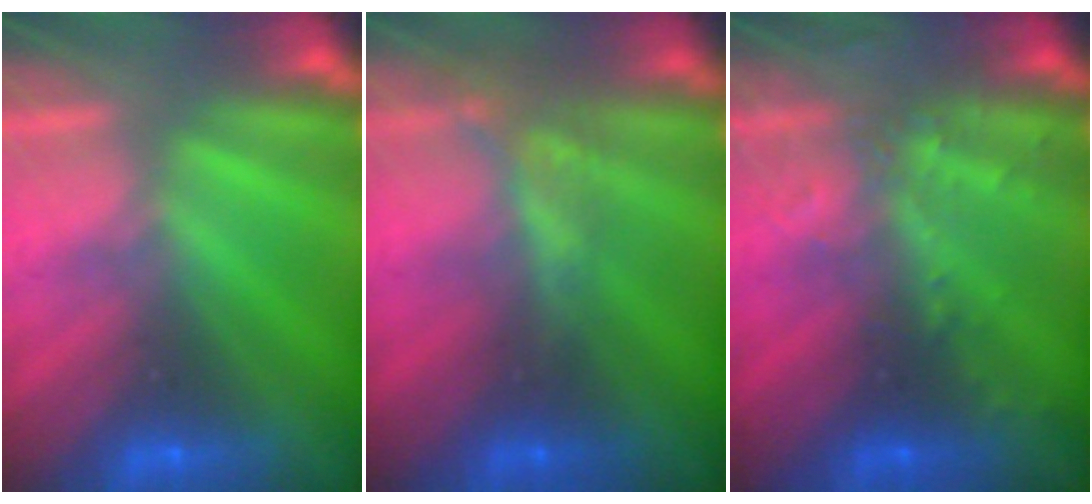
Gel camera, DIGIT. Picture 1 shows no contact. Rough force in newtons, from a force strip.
{"total": 2.1}
{"total": 2.8}